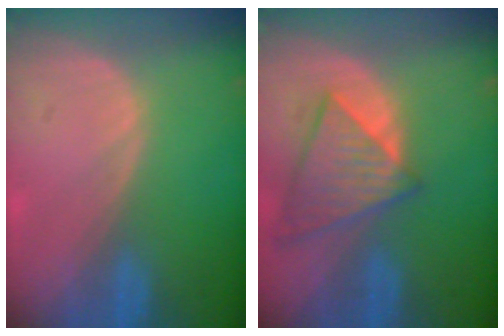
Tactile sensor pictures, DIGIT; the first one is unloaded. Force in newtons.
{"total": 8.0, "press": 7.2, "slide": 3.5}